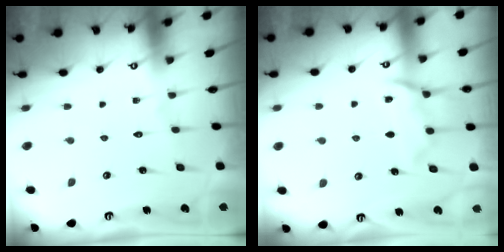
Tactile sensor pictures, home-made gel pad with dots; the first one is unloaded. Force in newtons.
{"total": 10.6, "press": 10.6, "slide": 1.2}